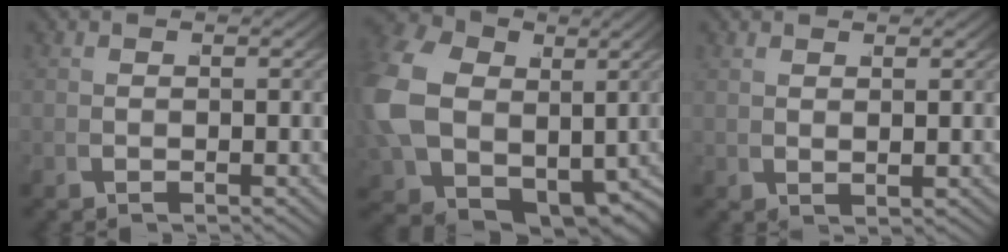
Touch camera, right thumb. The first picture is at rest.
{"total": 15.9, "force": [-0.6, 12.6, 9.7], "torque": [-0.251, -0.077, 0.027]}
{"total": 1.3, "force": [1.2, -0.4, 0.3], "torque": [-0.009, -0.005, 0.033]}